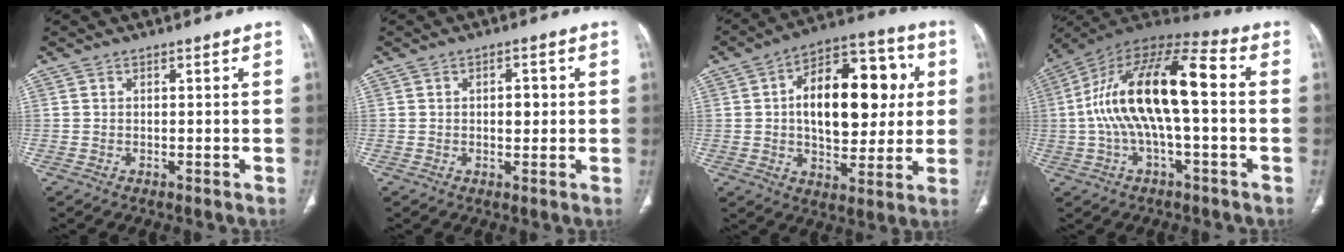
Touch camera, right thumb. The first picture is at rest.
{"total": 3.1, "force": [0.4, 1.7, 2.6], "torque": [-0.028, 0.001, 0.006]}
{"total": 21.5, "force": [3.0, 12.0, 17.6], "torque": [-0.223, 0.019, 0.043]}
{"total": 19.5, "force": [0.2, 7.4, 18.1], "torque": [-0.341, 0.052, -0.003]}